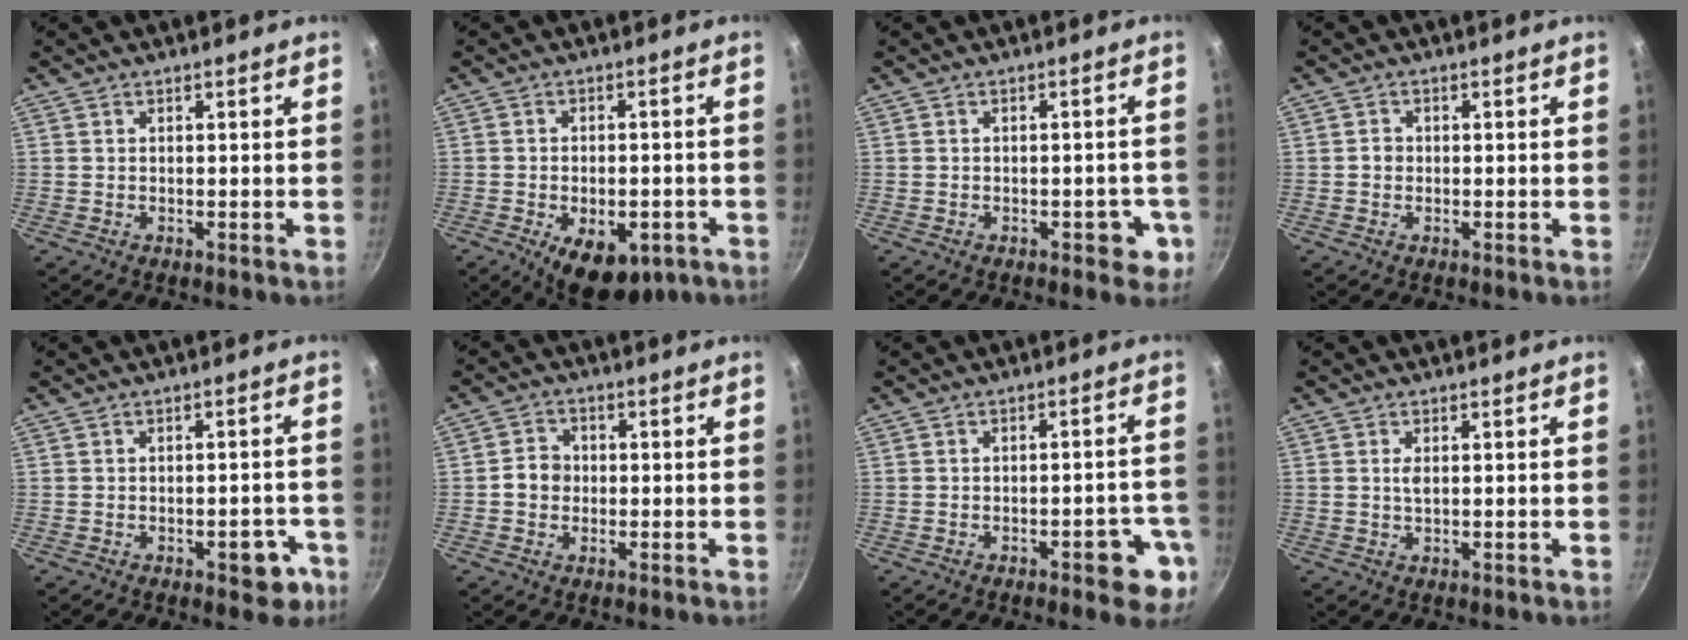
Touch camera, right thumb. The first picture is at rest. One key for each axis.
{"total": 11.4, "fx": -5.1, "fy": 6.3, "fz": 8.1, "tx": -0.085, "ty": 0.012, "tz": -0.058}
{"total": 4.5, "fx": -1.7, "fy": 2.7, "fz": 3.2, "tx": -0.011, "ty": 0.017, "tz": -0.017}
{"total": 1.5, "fx": -0.2, "fy": 1.3, "fz": 0.6, "tx": -0.004, "ty": 0.007, "tz": -0.005}
{"total": 5.6, "fx": -2.7, "fy": 2.9, "fz": 4.0, "tx": -0.025, "ty": 0.024, "tz": -0.026}
{"total": 4.2, "fx": -0.5, "fy": 3.8, "fz": 1.9, "tx": -0.009, "ty": 0.014, "tz": -0.016}
{"total": 7.6, "fx": -3.4, "fy": 3.1, "fz": 6.1, "tx": -0.050, "ty": 0.024, "tz": -0.036}
{"total": 1.5, "fx": 0.3, "fy": 0.8, "fz": 1.3, "tx": -0.025, "ty": 0.001, "tz": 0.005}